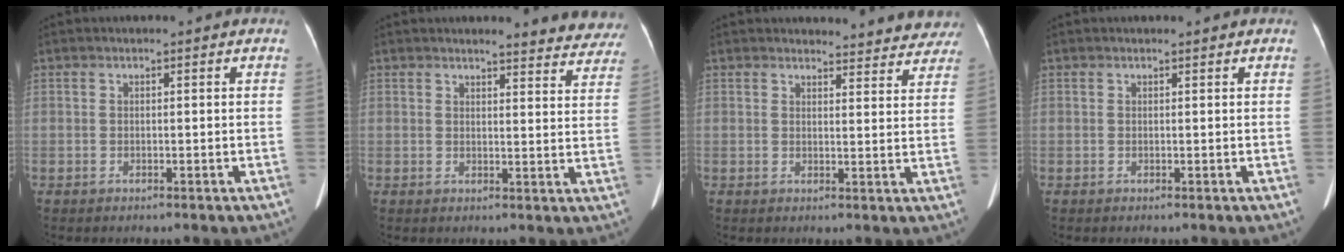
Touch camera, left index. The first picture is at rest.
{"total": 10.6, "force": [10.2, 1.8, 2.3], "torque": [0.004, -0.033, 0.087]}
{"total": 10.6, "force": [10.2, 2.7, 0.9], "torque": [0.027, -0.023, 0.088]}
{"total": 0.6, "force": [0.5, 0.1, 0.3], "torque": [-0.009, 0.004, 0.009]}